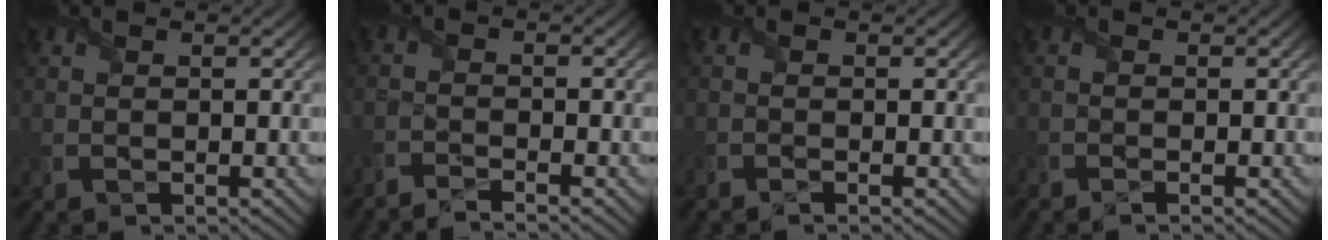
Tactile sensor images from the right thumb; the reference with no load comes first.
{"total": 2.2, "force": [-2.0, -0.5, 0.7], "torque": [-0.016, -0.004, -0.048]}
{"total": 0.8, "force": [-0.8, -0.1, 0.2], "torque": [-0.005, -0.002, -0.016]}
{"total": 0.9, "force": [-0.9, -0.1, 0.3], "torque": [-0.009, -0.004, -0.019]}